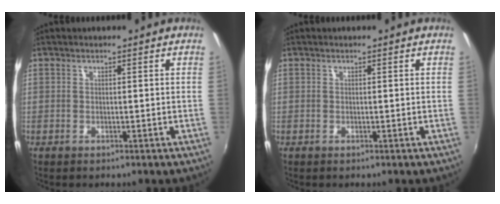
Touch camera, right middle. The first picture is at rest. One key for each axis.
{"total": 0.0}